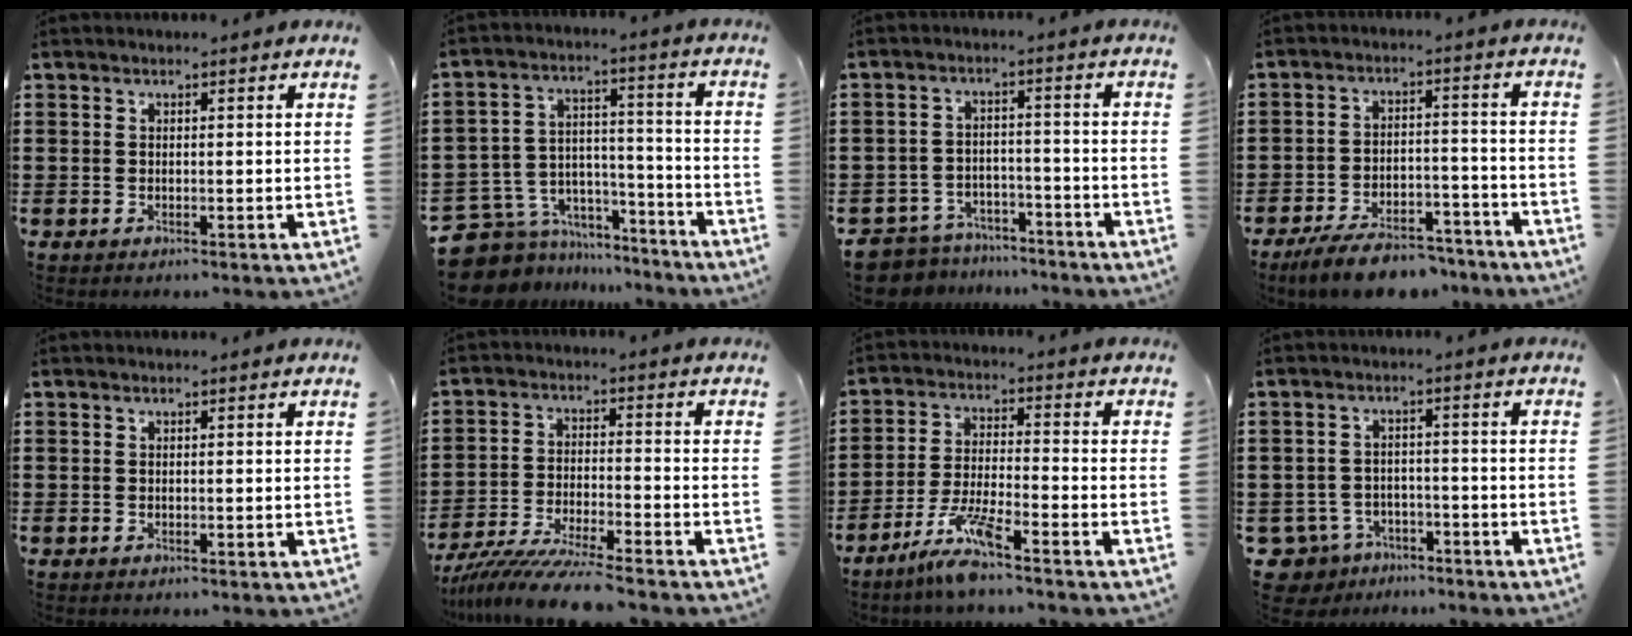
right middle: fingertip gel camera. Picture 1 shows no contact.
{"total": 7.4, "force": [-6.1, 4.2, 1.0], "torque": [-0.052, 0.000, -0.119]}
{"total": 5.9, "force": [-5.8, 1.1, 0.1], "torque": [-0.024, 0.007, -0.123]}
{"total": 7.8, "force": [-7.0, 1.9, 2.8], "torque": [-0.047, 0.019, -0.130]}
{"total": 0.0}
{"total": 8.4, "force": [-7.8, 0.0, 3.2], "torque": [-0.064, -0.005, -0.149]}
{"total": 6.9, "force": [-5.4, 0.4, 4.3], "torque": [-0.095, -0.011, -0.104]}
{"total": 4.2, "force": [-3.8, 1.7, 0.7], "torque": [-0.042, 0.000, -0.082]}